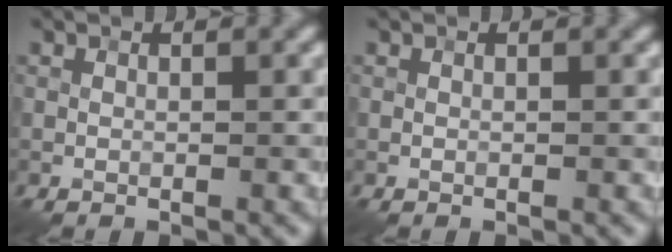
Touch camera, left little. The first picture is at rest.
{"total": 0.0}